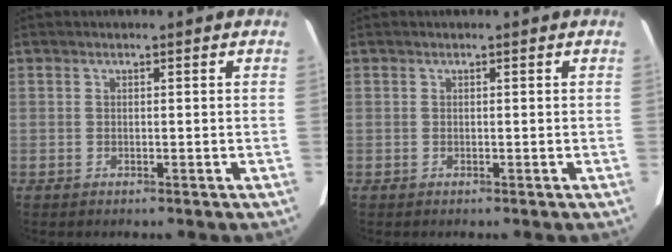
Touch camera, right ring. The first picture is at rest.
{"total": 0.0}